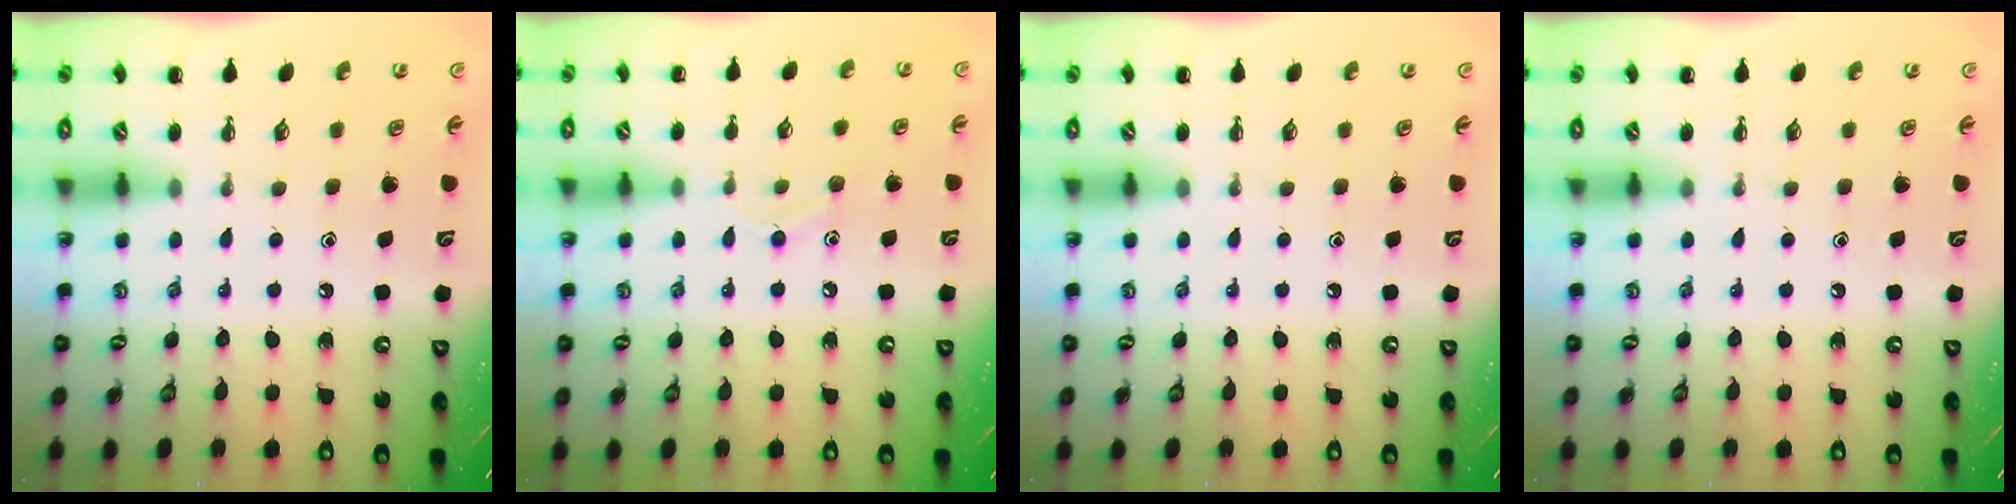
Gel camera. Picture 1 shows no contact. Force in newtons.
{"total": 7.2, "press": 6.8, "slide": 2.3}
{"total": 0.0}
{"total": 0.0}